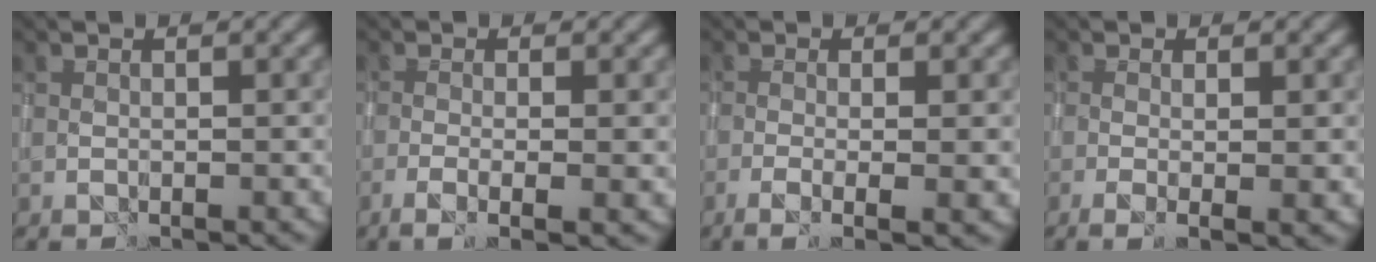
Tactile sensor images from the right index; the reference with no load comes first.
{"total": 4.0, "force": [-1.2, 1.2, 3.7], "torque": [-0.060, -0.005, -0.027]}
{"total": 4.4, "force": [-1.0, 1.3, 4.0], "torque": [-0.063, -0.006, -0.022]}
{"total": 3.5, "force": [-0.5, 0.9, 3.3], "torque": [-0.050, -0.004, -0.009]}